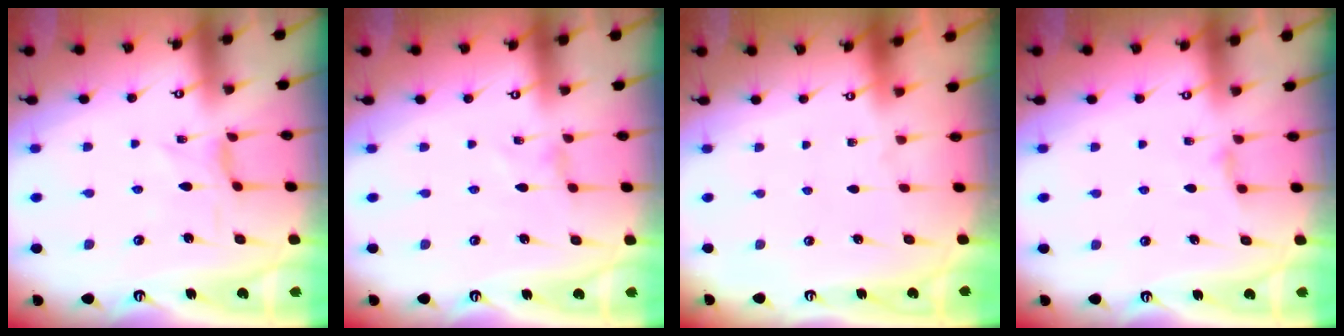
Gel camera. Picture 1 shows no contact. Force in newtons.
{"total": 0.0}
{"total": 0.0}
{"total": 2.4, "press": 2.4, "slide": 0.5}